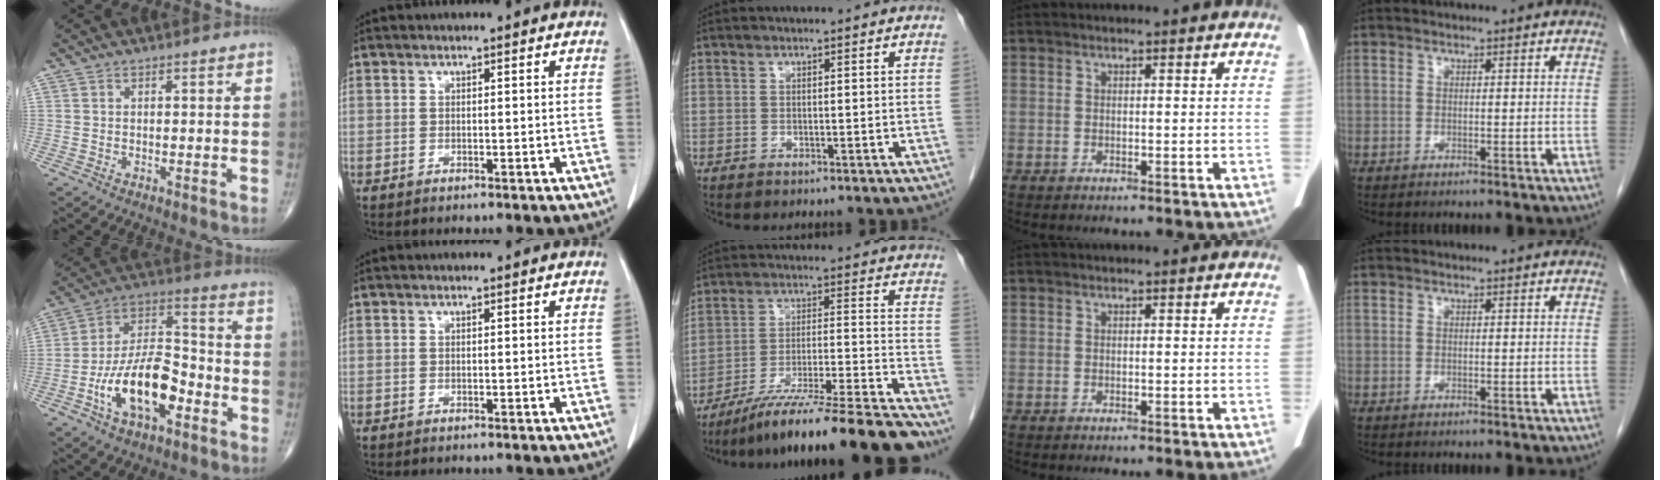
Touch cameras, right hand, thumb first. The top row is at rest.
{"thumb": {"total": 16.8, "force": [-6.3, 8.2, 13.3], "torque": [-0.222, 0.044, -0.112]}, "middle": {"total": 20.0, "force": [-17.6, -1.5, 9.3], "torque": [-0.127, -0.009, -0.286]}}